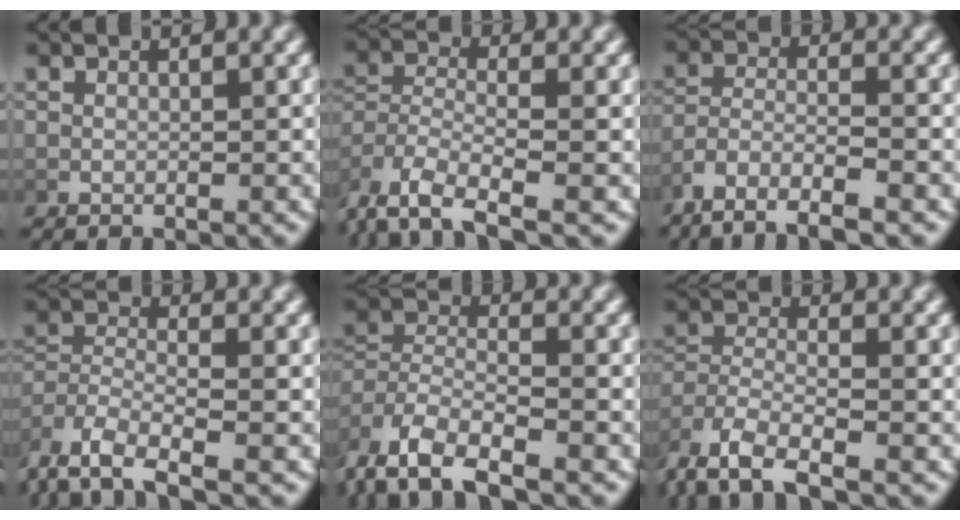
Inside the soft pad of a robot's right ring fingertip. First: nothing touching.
{"total": 5.2, "force": [-2.2, 3.2, 3.5], "torque": [-0.104, -0.034, -0.023]}
{"total": 6.8, "force": [-4.9, 2.8, 3.6], "torque": [-0.083, -0.030, -0.069]}
{"total": 5.5, "force": [-2.5, 3.6, 3.3], "torque": [-0.098, -0.032, -0.032]}
{"total": 5.5, "force": [-2.3, 3.7, 3.4], "torque": [-0.090, -0.022, -0.036]}
{"total": 4.6, "force": [-2.0, 2.8, 3.1], "torque": [-0.090, -0.030, -0.021]}